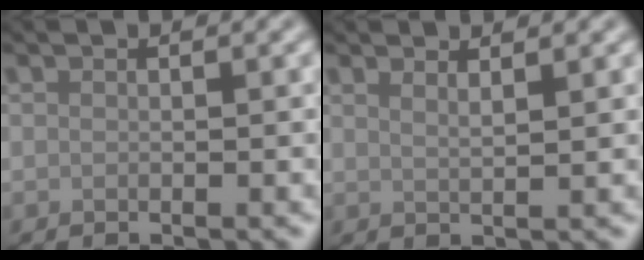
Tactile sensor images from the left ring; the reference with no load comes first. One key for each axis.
{"total": 1.8, "fx": 1.3, "fy": 0.5, "fz": 1.0, "tx": -0.005, "ty": 0.004, "tz": 0.009}